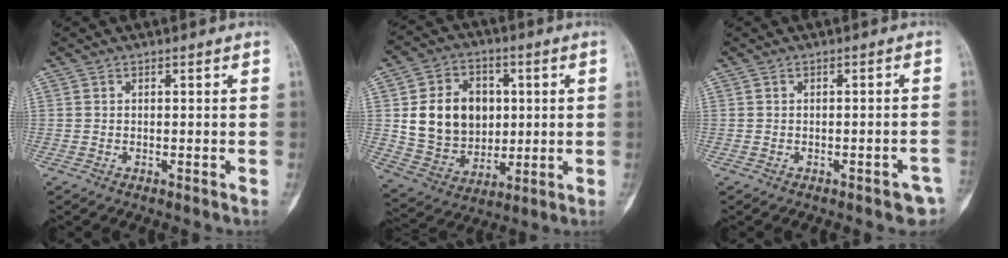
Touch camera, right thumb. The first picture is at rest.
{"total": 15.9, "force": [2.2, 12.8, 9.2], "torque": [-0.117, -0.002, 0.053]}
{"total": 3.9, "force": [-2.4, 1.5, 2.8], "torque": [-0.024, 0.014, -0.024]}